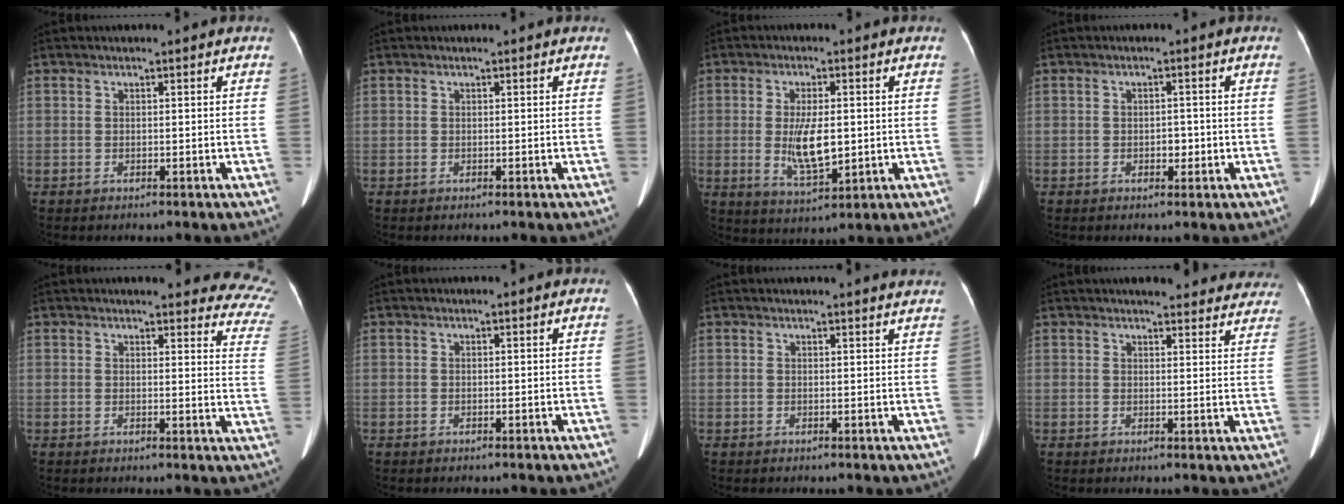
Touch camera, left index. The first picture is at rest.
{"total": 0.0}
{"total": 7.4, "force": [-0.3, 2.4, 7.0], "torque": [-0.137, -0.012, 0.001]}
{"total": 1.9, "force": [-0.6, 1.1, 1.4], "torque": [-0.021, 0.003, -0.004]}
{"total": 16.5, "force": [14.9, 3.4, 6.1], "torque": [-0.034, -0.053, 0.133]}
{"total": 0.0}
{"total": 5.4, "force": [5.2, 0.5, 1.3], "torque": [-0.010, 0.001, 0.039]}
{"total": 18.6, "force": [17.1, 4.3, 5.9], "torque": [-0.051, -0.017, 0.184]}